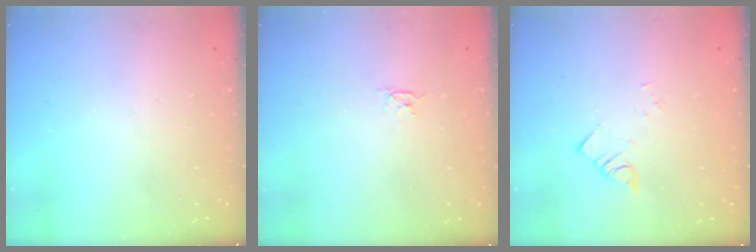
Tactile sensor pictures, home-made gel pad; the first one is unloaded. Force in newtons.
{"total": 2.8, "press": 2.8, "slide": 0.4}
{"total": 2.2, "press": 2.1, "slide": 0.4}